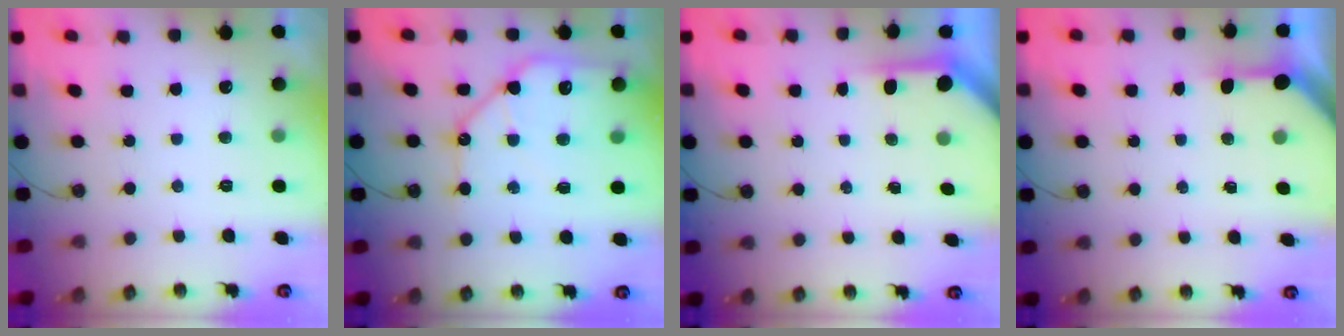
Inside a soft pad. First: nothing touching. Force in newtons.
{"total": 12.3, "press": 12.2, "slide": 1.6}
{"total": 3.8, "press": 3.8, "slide": 0.3}
{"total": 3.4, "press": 3.4, "slide": 0.4}